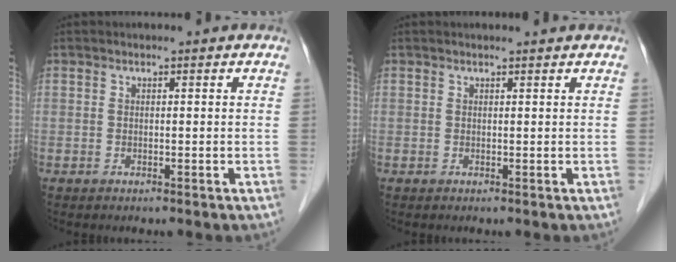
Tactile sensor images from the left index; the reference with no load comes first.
{"total": 1.7, "force": [1.6, -0.1, 0.4], "torque": [-0.008, 0.006, 0.022]}